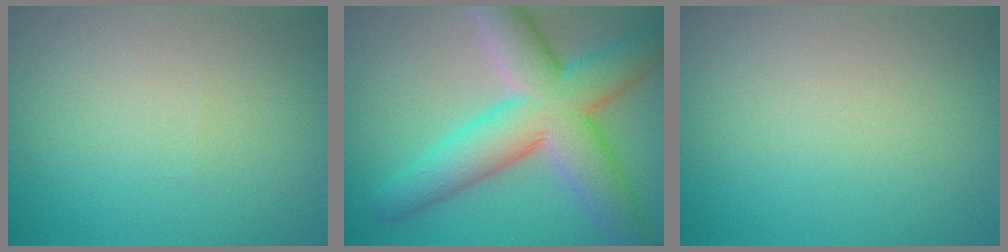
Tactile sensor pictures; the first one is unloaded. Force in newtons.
{"total": 10.6, "press": 10.5, "slide": 0.7}
{"total": 0.0}